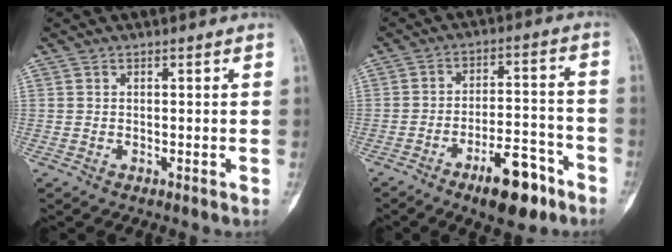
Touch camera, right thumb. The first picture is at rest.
{"total": 11.5, "force": [-7.1, 4.3, 8.0], "torque": [-0.104, 0.053, -0.108]}